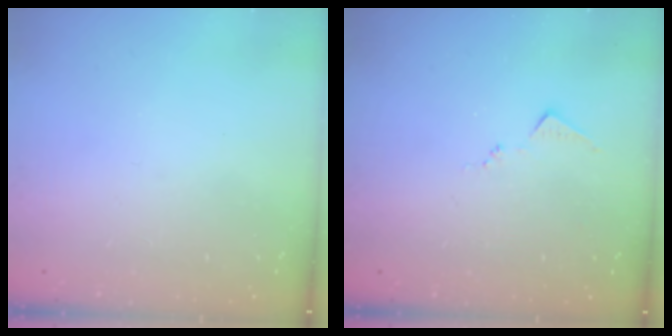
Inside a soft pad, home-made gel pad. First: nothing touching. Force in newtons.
{"total": 8.0, "press": 8.0, "slide": 0.4}